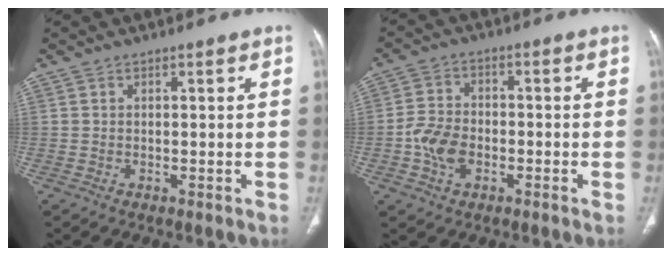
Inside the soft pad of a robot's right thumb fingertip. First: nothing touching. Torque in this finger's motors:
{"motor_torque": [1.70, 1.19, 0.37, -0.59, 0.05]}